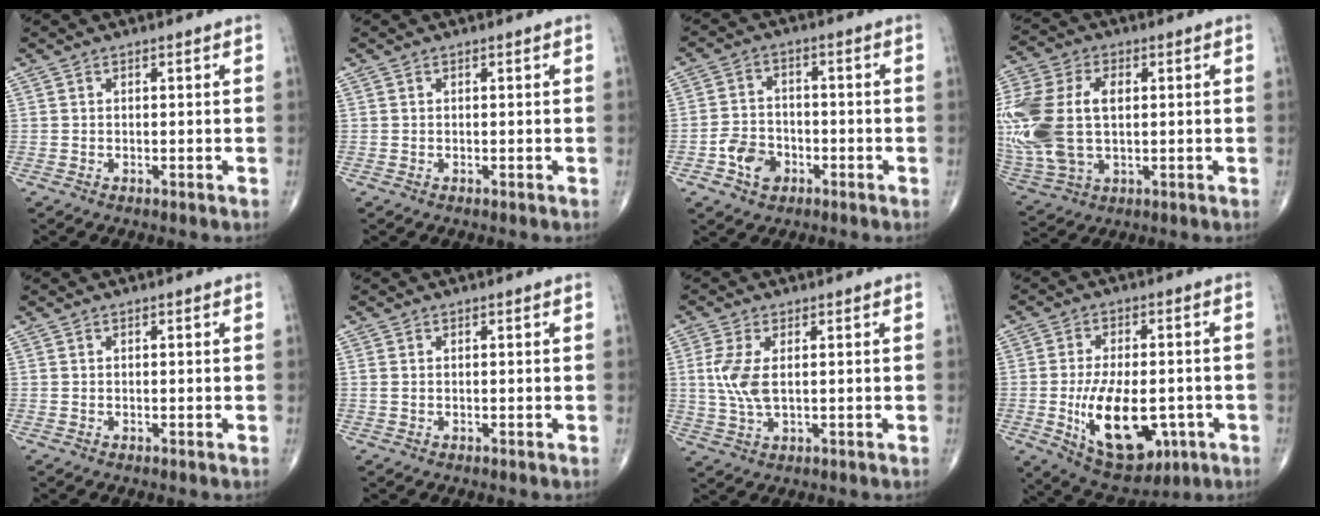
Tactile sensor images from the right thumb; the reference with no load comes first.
{"total": 0.0}
{"total": 6.6, "force": [-2.9, 4.9, 3.4], "torque": [-0.045, 0.020, -0.050]}
{"total": 21.4, "force": [1.4, 13.3, 16.6], "torque": [-0.421, 0.006, 0.037]}
{"total": 0.0}
{"total": 0.6, "force": [0.0, 0.4, 0.5], "torque": [-0.016, 0.004, 0.004]}
{"total": 6.2, "force": [0.8, 2.8, 5.4], "torque": [-0.134, -0.002, 0.020]}
{"total": 16.2, "force": [-4.0, 8.5, 13.2], "torque": [-0.203, 0.000, -0.042]}